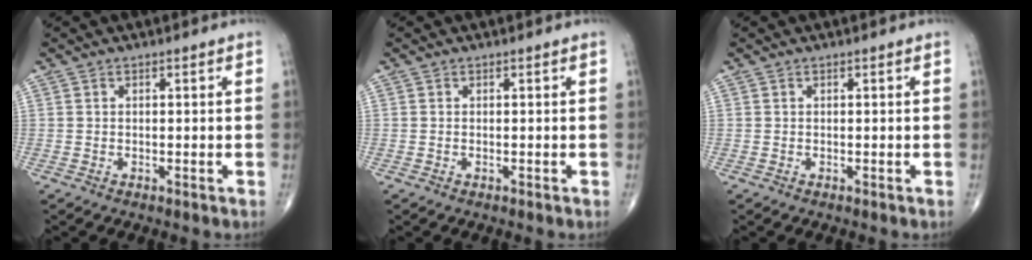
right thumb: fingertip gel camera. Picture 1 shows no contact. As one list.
[{"total": 0.0}, {"total": 0.0}]